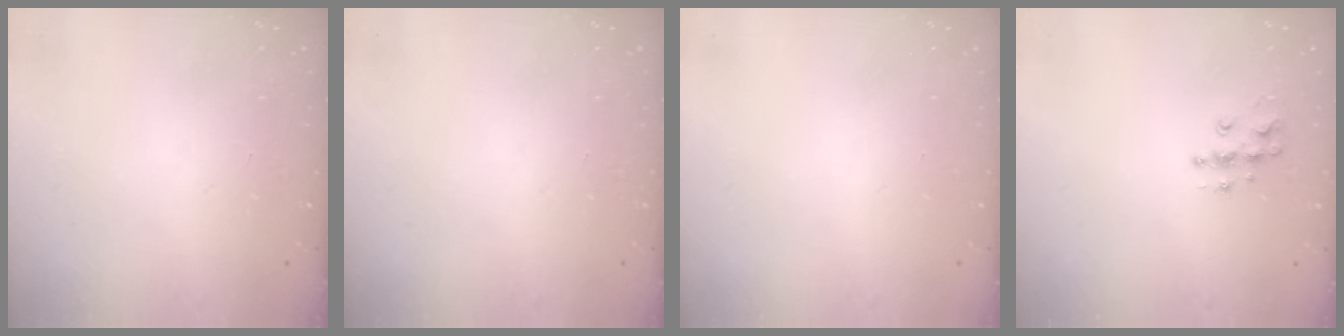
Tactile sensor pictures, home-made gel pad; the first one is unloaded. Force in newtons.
{"total": 0.0}
{"total": 0.0}
{"total": 8.7, "press": 8.7, "slide": 0.5}